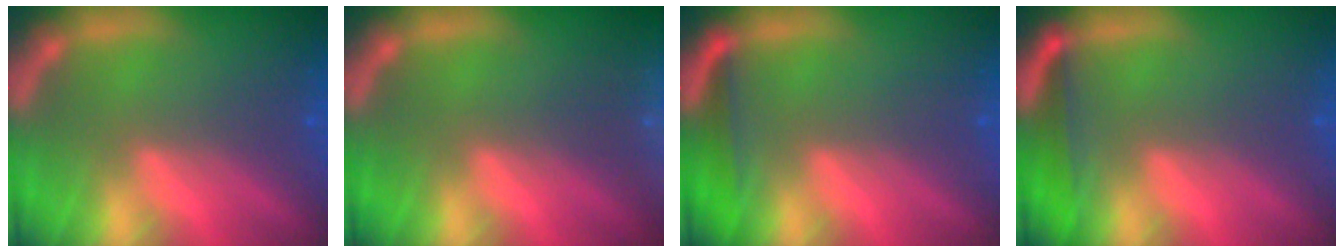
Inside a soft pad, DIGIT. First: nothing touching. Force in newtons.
{"total": 8.5}
{"total": 2.5}
{"total": 3.0}